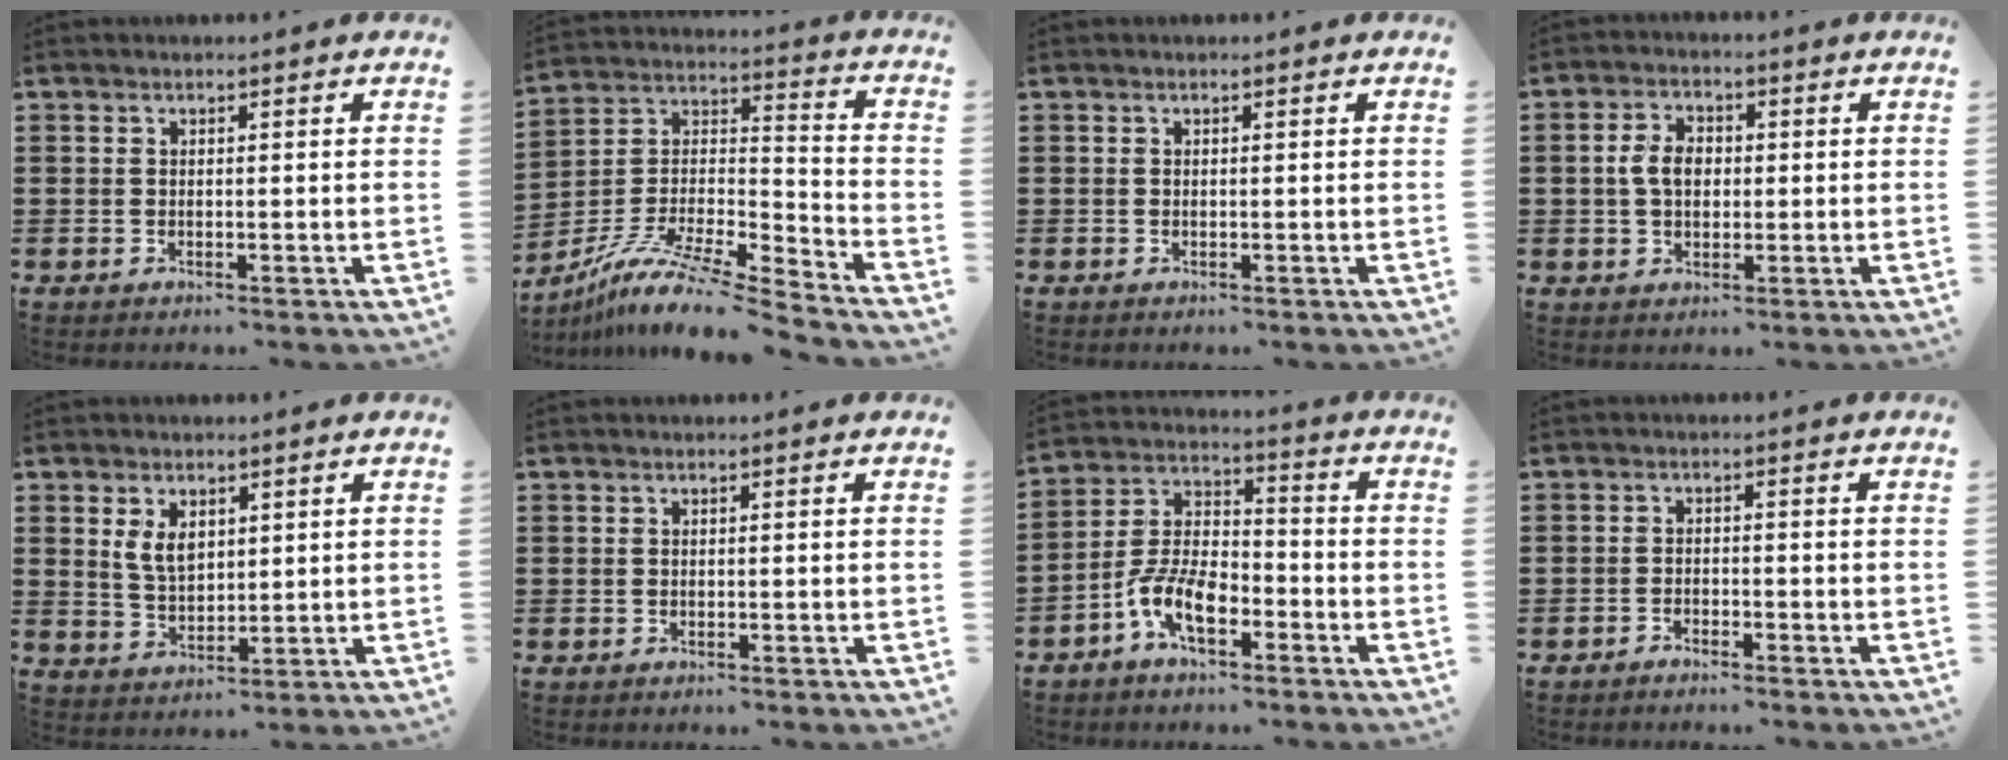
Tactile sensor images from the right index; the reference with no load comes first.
{"total": 11.0, "force": [-9.2, 1.1, 6.1], "torque": [-0.118, 0.010, -0.183]}
{"total": 0.0}
{"total": 4.7, "force": [0.2, 3.2, 3.5], "torque": [-0.081, 0.011, -0.002]}
{"total": 4.4, "force": [1.8, 2.6, 2.9], "torque": [-0.065, 0.008, 0.033]}
{"total": 0.0}
{"total": 8.4, "force": [-4.6, 3.8, 5.9], "torque": [-0.149, 0.000, -0.093]}
{"total": 1.3, "force": [-1.2, 0.1, -0.1], "torque": [-0.003, 0.006, -0.026]}